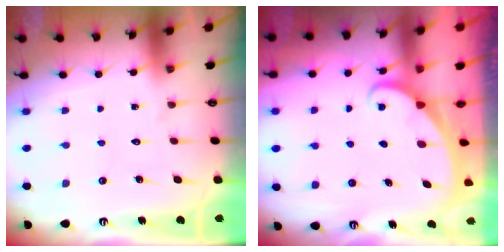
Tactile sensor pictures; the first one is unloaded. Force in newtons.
{"total": 1.9, "press": 1.9, "slide": 0.1}